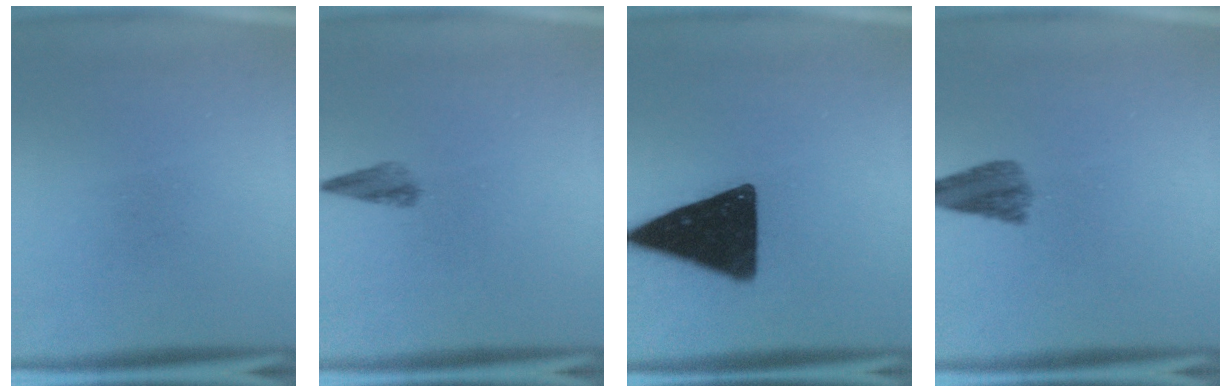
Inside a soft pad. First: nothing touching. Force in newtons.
{"total": 2.0}
{"total": 17.5}
{"total": 4.5}